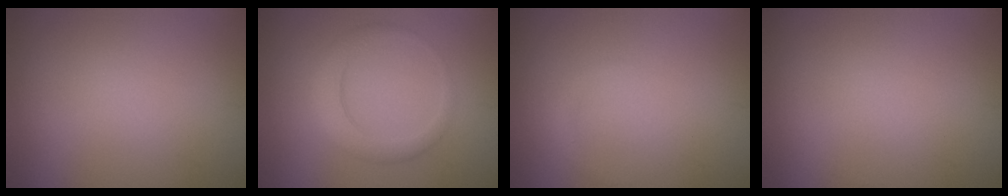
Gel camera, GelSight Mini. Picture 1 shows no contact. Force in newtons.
{"total": 2.8, "press": 2.8, "slide": 0.1}
{"total": 0.6, "press": 0.6, "slide": 0.0}
{"total": 0.0}